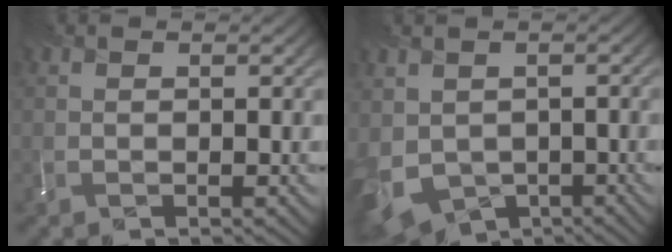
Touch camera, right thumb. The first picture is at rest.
{"total": 9.5, "force": [-2.0, 7.4, 5.7], "torque": [-0.157, -0.040, -0.018]}